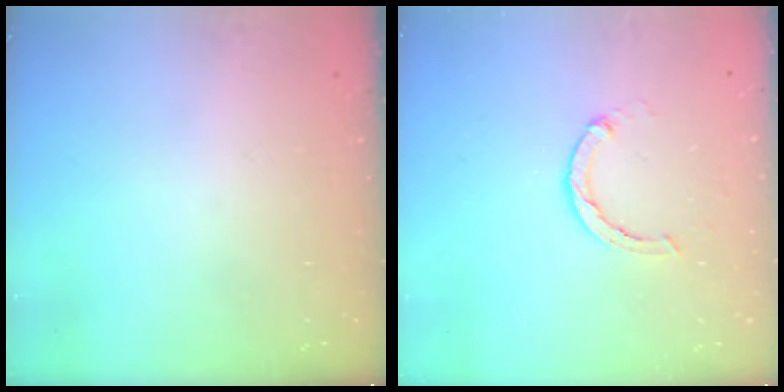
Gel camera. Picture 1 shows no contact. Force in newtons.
{"total": 2.3, "press": 2.3, "slide": 0.2}